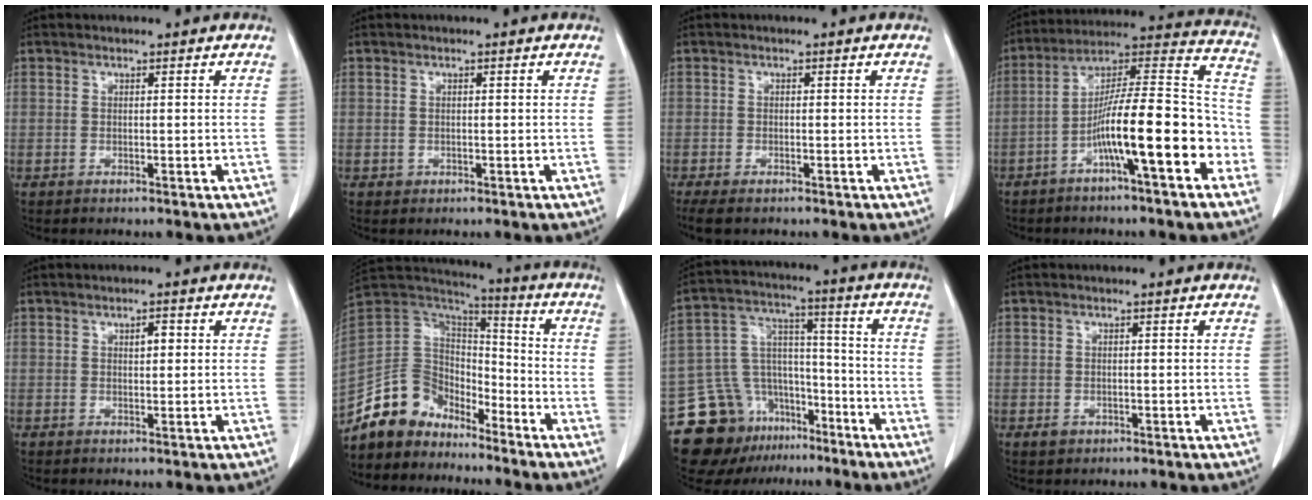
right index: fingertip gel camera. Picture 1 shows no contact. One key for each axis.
{"total": 0.7, "fx": 0.0, "fy": 0.7, "fz": 0.3, "tx": -0.004, "ty": 0.002, "tz": 0.005}
{"total": 5.3, "fx": -3.5, "fy": 2.3, "fz": 3.2, "tx": -0.069, "ty": -0.010, "tz": -0.057}
{"total": 17.4, "fx": -6.5, "fy": 2.6, "fz": 15.9, "tx": -0.252, "ty": 0.027, "tz": -0.108}
{"total": 2.1, "fx": 0.6, "fy": 0.9, "fz": 1.8, "tx": -0.030, "ty": 0.000, "tz": 0.011}
{"total": 12.5, "fx": -10.1, "fy": 7.0, "fz": 2.5, "tx": -0.050, "ty": 0.056, "tz": -0.191}
{"total": 17.0, "fx": -11.6, "fy": 11.1, "fz": 5.6, "tx": -0.105, "ty": 0.074, "tz": -0.187}
{"total": 2.0, "fx": -0.7, "fy": 1.6, "fz": 0.9, "tx": -0.014, "ty": 0.004, "tz": -0.001}